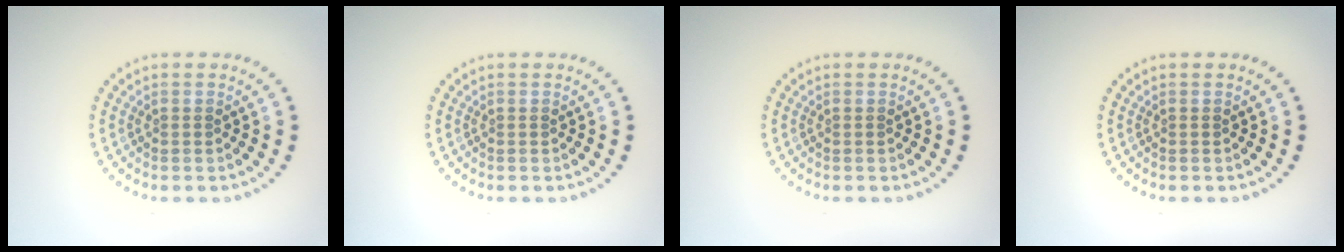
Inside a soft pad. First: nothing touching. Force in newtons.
{"total": 0.0}
{"total": 0.0}
{"total": 0.0}